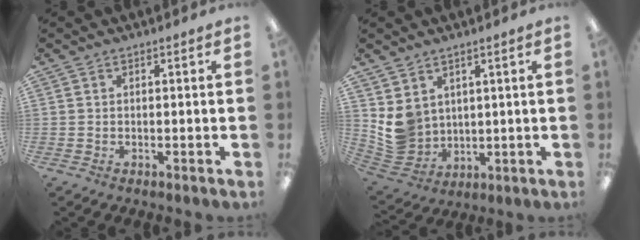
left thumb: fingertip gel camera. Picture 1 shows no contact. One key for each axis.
{"total": 7.4, "fx": 3.0, "fy": 6.5, "fz": 1.9, "tx": -0.055, "ty": -0.024, "tz": 0.065}